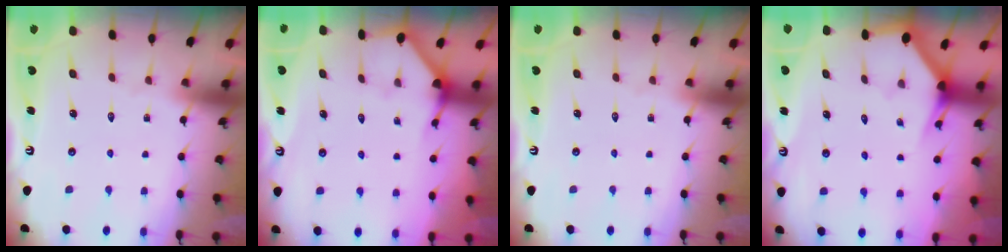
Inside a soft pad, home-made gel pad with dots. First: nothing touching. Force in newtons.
{"total": 2.3, "press": 2.3, "slide": 0.2}
{"total": 0.0}
{"total": 2.6, "press": 2.6, "slide": 0.1}